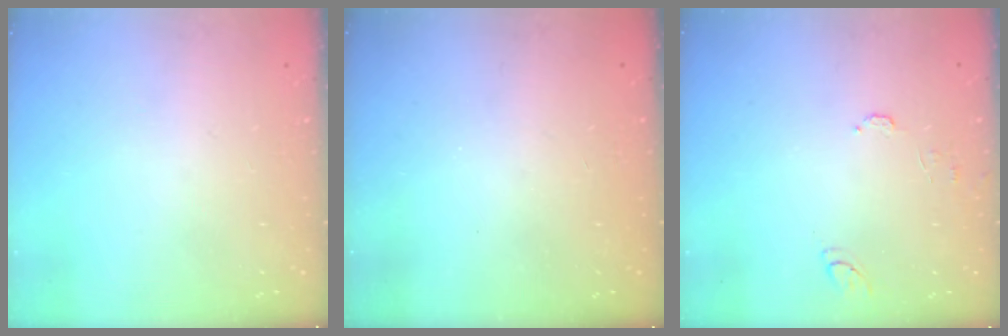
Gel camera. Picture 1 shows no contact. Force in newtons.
{"total": 0.0}
{"total": 6.0, "press": 5.9, "slide": 0.6}